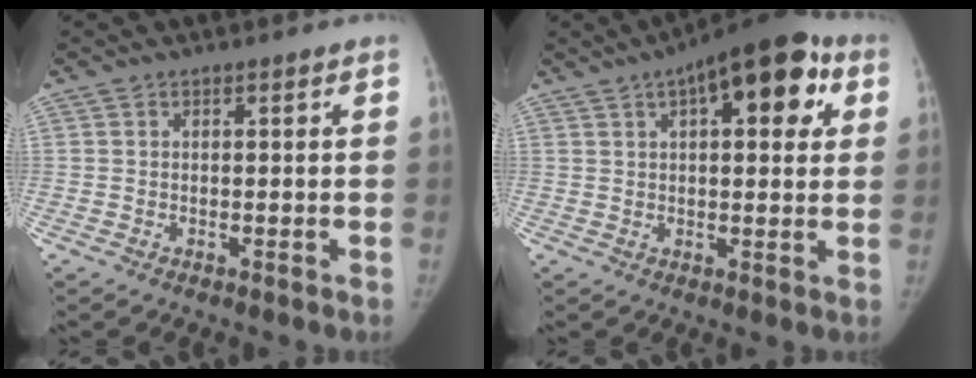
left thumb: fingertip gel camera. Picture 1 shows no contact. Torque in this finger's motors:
{"motor_torque": [0.22, 0.05, 1.54, -0.85, 0.32]}